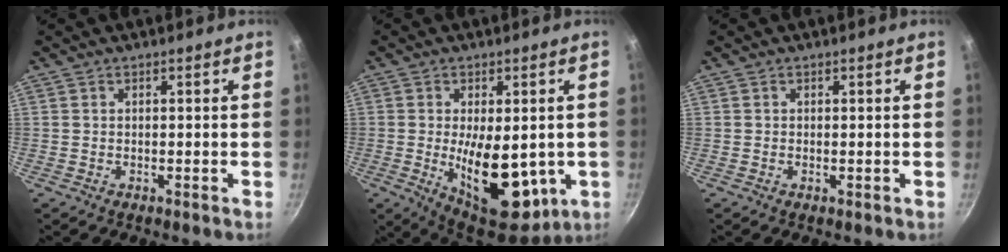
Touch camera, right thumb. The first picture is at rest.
{"total": 16.4, "force": [-2.7, 8.1, 14.0], "torque": [-0.189, -0.024, -0.014]}
{"total": 0.0}